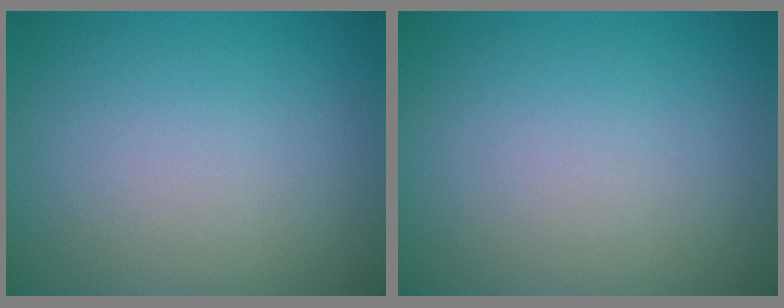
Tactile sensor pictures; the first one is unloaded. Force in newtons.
{"total": 0.0}